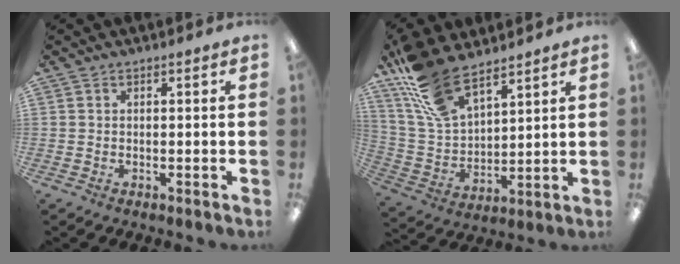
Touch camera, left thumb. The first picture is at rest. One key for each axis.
{"total": 16.1, "fx": 11.9, "fy": 6.8, "fz": 8.5, "tx": -0.197, "ty": -0.051, "tz": 0.222}